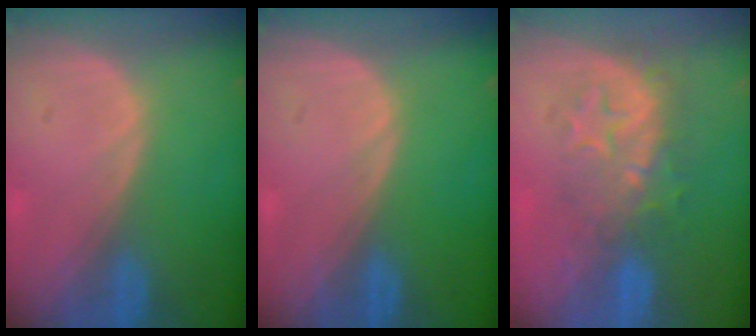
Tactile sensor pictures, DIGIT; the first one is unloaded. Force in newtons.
{"total": 0.0}
{"total": 8.4, "press": 7.5, "slide": 3.7}